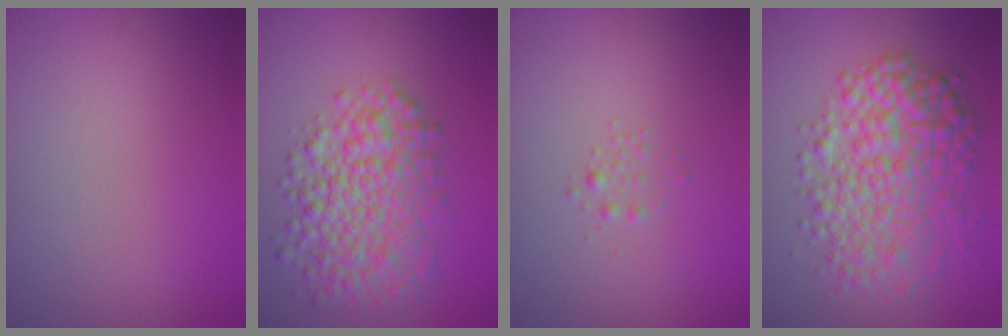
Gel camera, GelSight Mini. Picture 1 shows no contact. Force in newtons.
{"total": 6.8, "press": 6.8, "slide": 0.1}
{"total": 0.8, "press": 0.8, "slide": 0.0}
{"total": 7.1, "press": 7.1, "slide": 0.1}